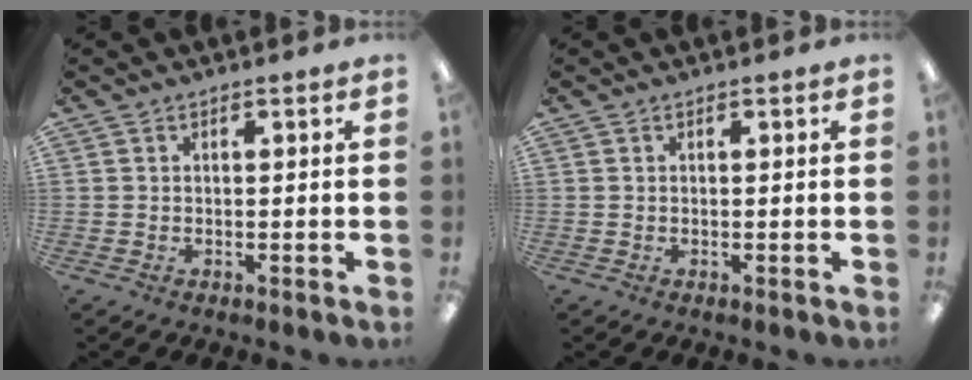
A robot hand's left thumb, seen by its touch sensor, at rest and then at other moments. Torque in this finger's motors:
{"motor_torque": [0.05, -0.03, 0.25, -0.05, 0.02]}